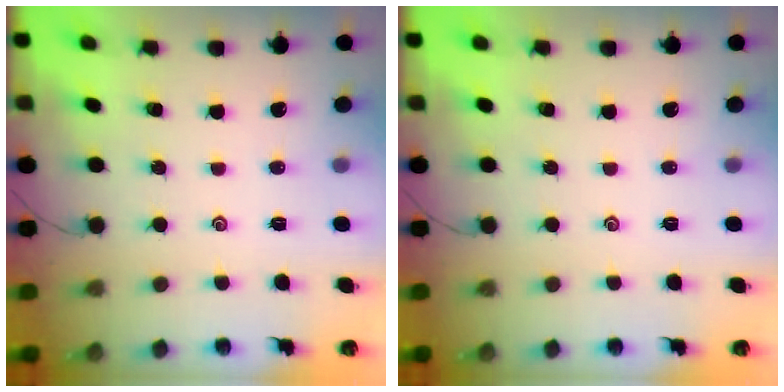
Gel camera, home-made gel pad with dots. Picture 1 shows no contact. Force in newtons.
{"total": 0.0}